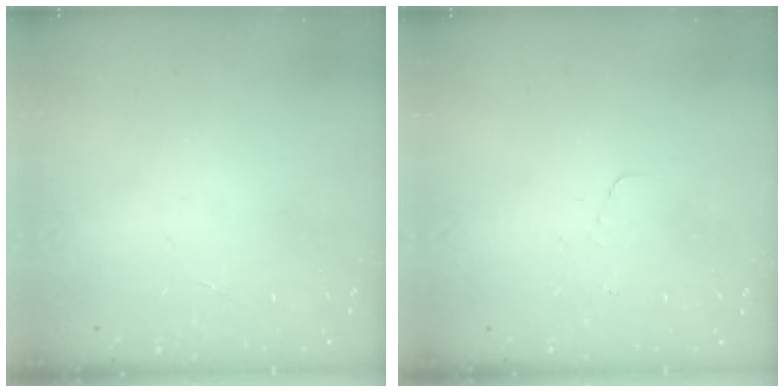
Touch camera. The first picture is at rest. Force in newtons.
{"total": 2.6, "press": 2.6, "slide": 0.1}